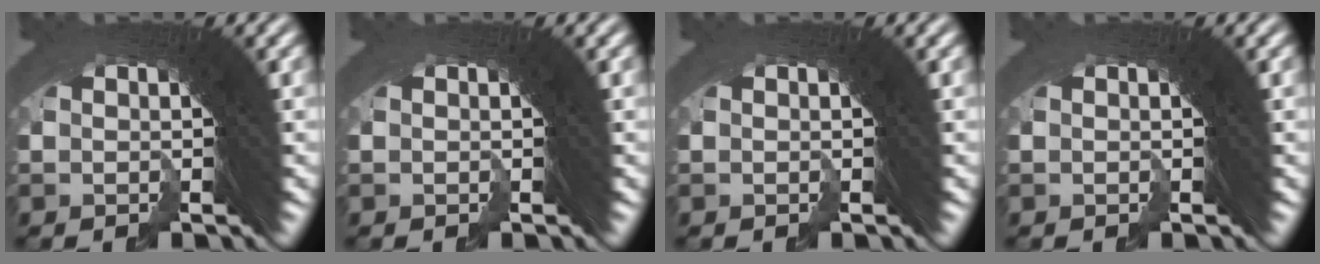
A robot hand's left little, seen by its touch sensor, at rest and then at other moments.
{"total": 0.0}
{"total": 0.0}
{"total": 0.0}